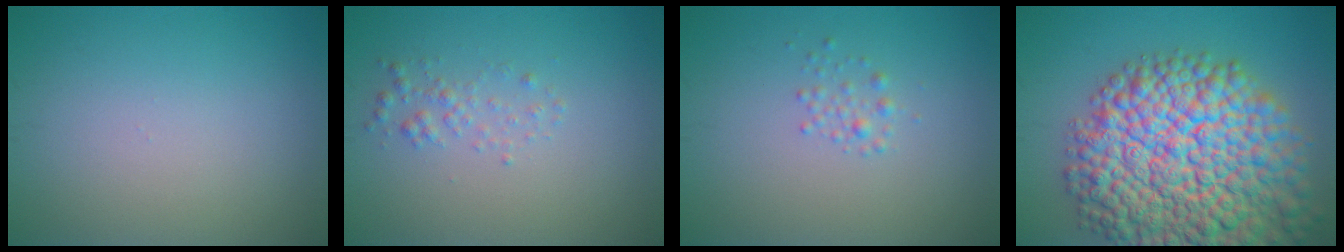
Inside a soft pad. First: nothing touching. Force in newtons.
{"total": 1.3, "press": 1.3, "slide": 0.0}
{"total": 1.1, "press": 1.1, "slide": 0.1}
{"total": 17.1, "press": 17.1, "slide": 0.8}